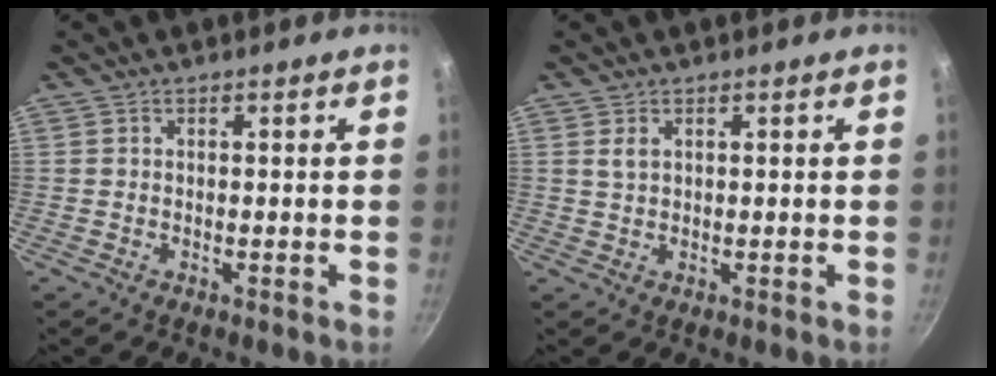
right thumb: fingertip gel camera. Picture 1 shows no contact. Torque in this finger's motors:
{"motor_torque": [0.23, 1.03, 0.35, 0.23, -0.02]}